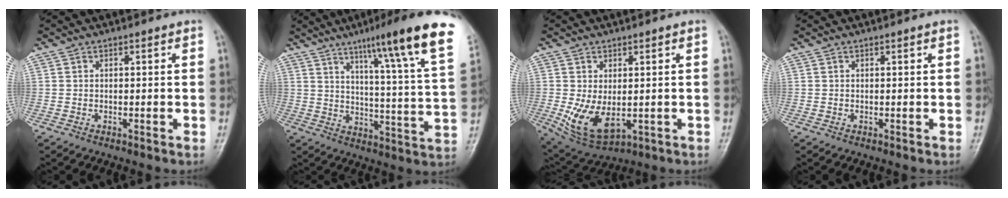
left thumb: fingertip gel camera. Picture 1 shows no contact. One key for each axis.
{"total": 20.9, "fx": 12.6, "fy": 1.5, "fz": 16.6, "tx": -0.215, "ty": -0.046, "tz": 0.170}
{"total": 8.9, "fx": -0.9, "fy": 5.1, "fz": 7.3, "tx": -0.130, "ty": -0.012, "tz": 0.006}
{"total": 0.0}